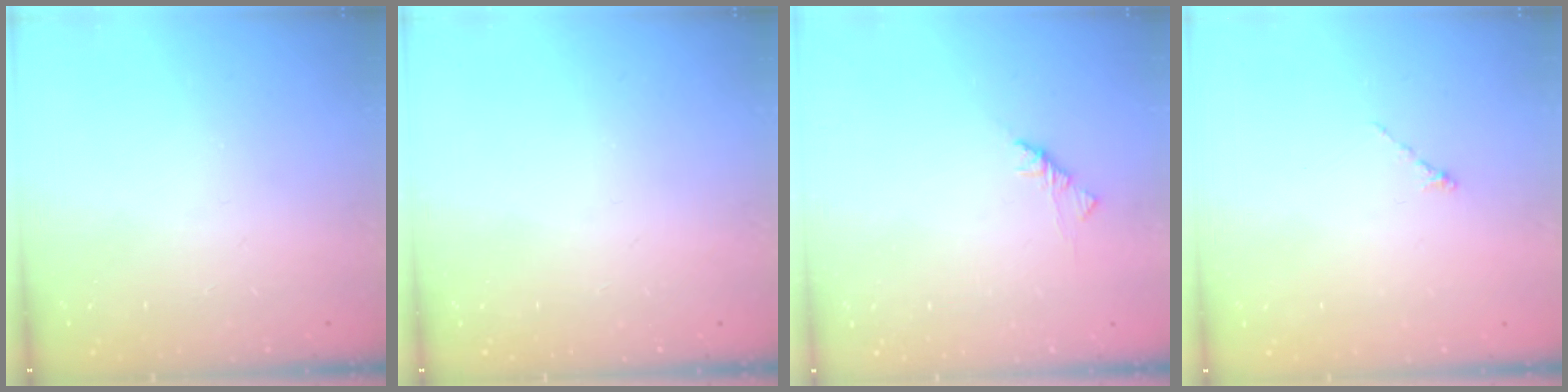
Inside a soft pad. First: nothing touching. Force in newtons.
{"total": 0.0}
{"total": 1.9, "press": 1.7, "slide": 0.6}
{"total": 0.0}